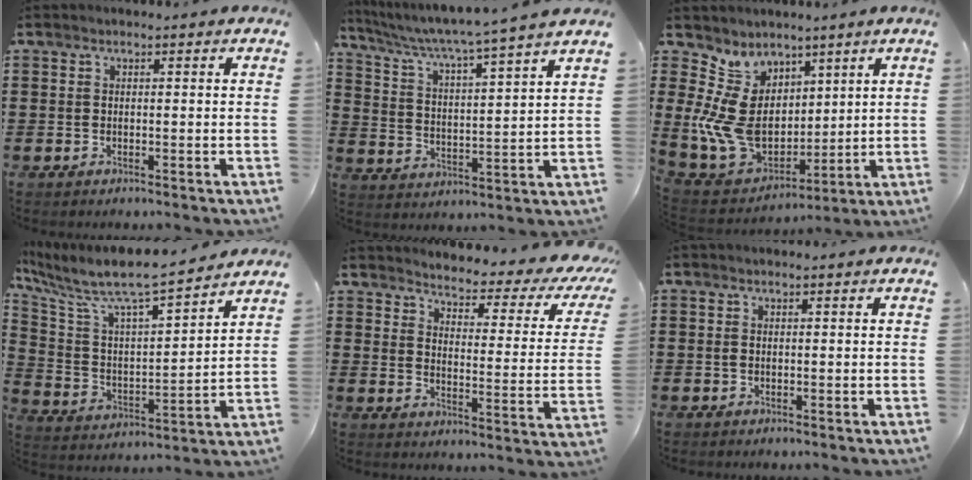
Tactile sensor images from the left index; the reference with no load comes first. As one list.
[{"total": 4.6, "force": [4.0, -1.1, 2.1], "torque": [-0.063, -0.039, 0.056]}, {"total": 11.5, "force": [2.2, 9.2, 6.6], "torque": [-0.202, -0.024, 0.046]}, {"total": 8.3, "force": [7.3, 0.8, 3.8], "torque": [-0.110, -0.057, 0.118]}, {"total": 3.4, "force": [3.0, 0.3, 1.4], "torque": [-0.041, -0.031, 0.041]}, {"total": 0.5, "force": [-0.3, 0.4, 0.2], "torque": [-0.013, -0.001, -0.008]}]